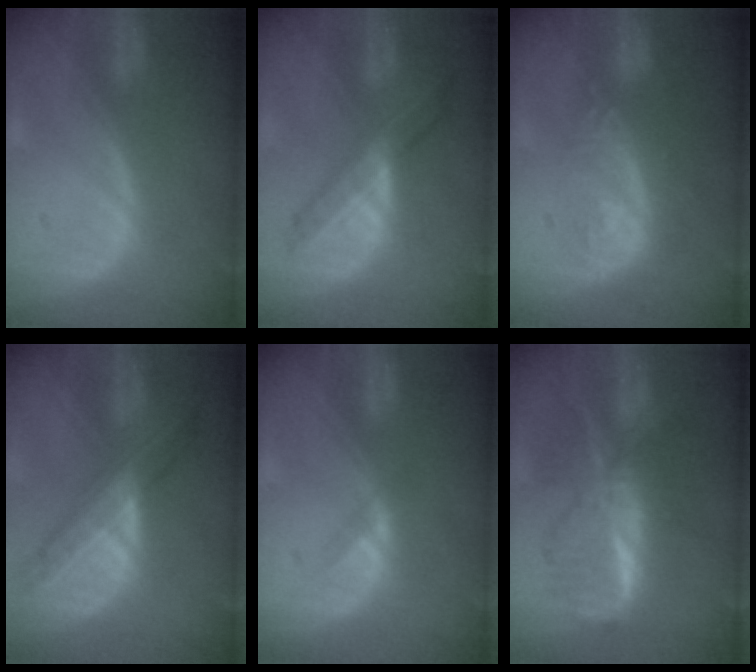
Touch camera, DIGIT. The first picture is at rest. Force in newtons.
{"total": 6.9, "press": 6.3, "slide": 2.9}
{"total": 9.3, "press": 8.1, "slide": 4.5}
{"total": 8.7, "press": 7.4, "slide": 4.5}
{"total": 1.4, "press": 1.1, "slide": 0.8}
{"total": 9.5, "press": 9.5, "slide": 0.6}